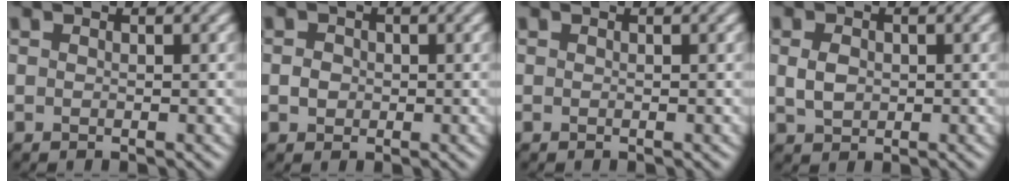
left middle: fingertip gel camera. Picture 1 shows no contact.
{"total": 1.3, "force": [-0.1, 1.2, 0.6], "torque": [-0.008, 0.000, -0.006]}
{"total": 0.0}
{"total": 2.3, "force": [0.1, 1.8, 1.4], "torque": [-0.032, 0.000, 0.002]}